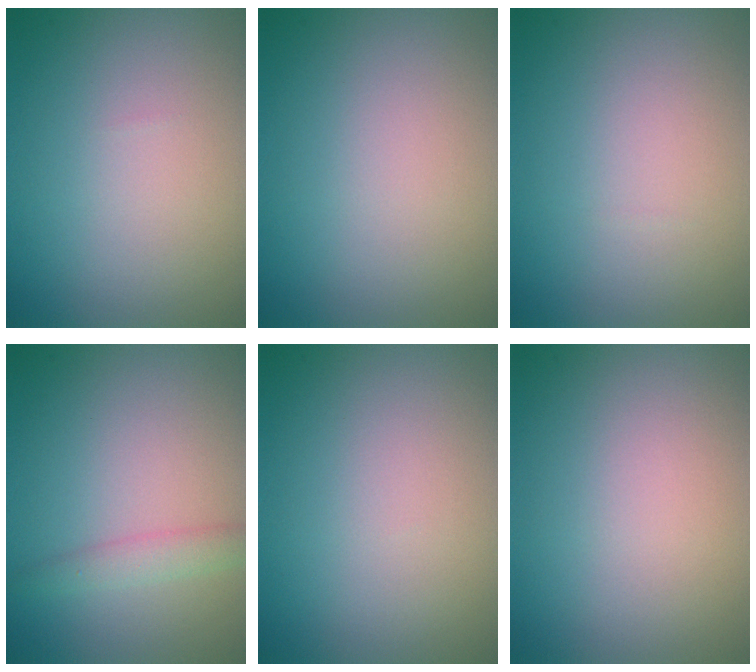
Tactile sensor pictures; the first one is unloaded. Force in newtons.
{"total": 0.0}
{"total": 0.0}
{"total": 1.8, "press": 1.8, "slide": 0.0}
{"total": 0.0}
{"total": 0.0}